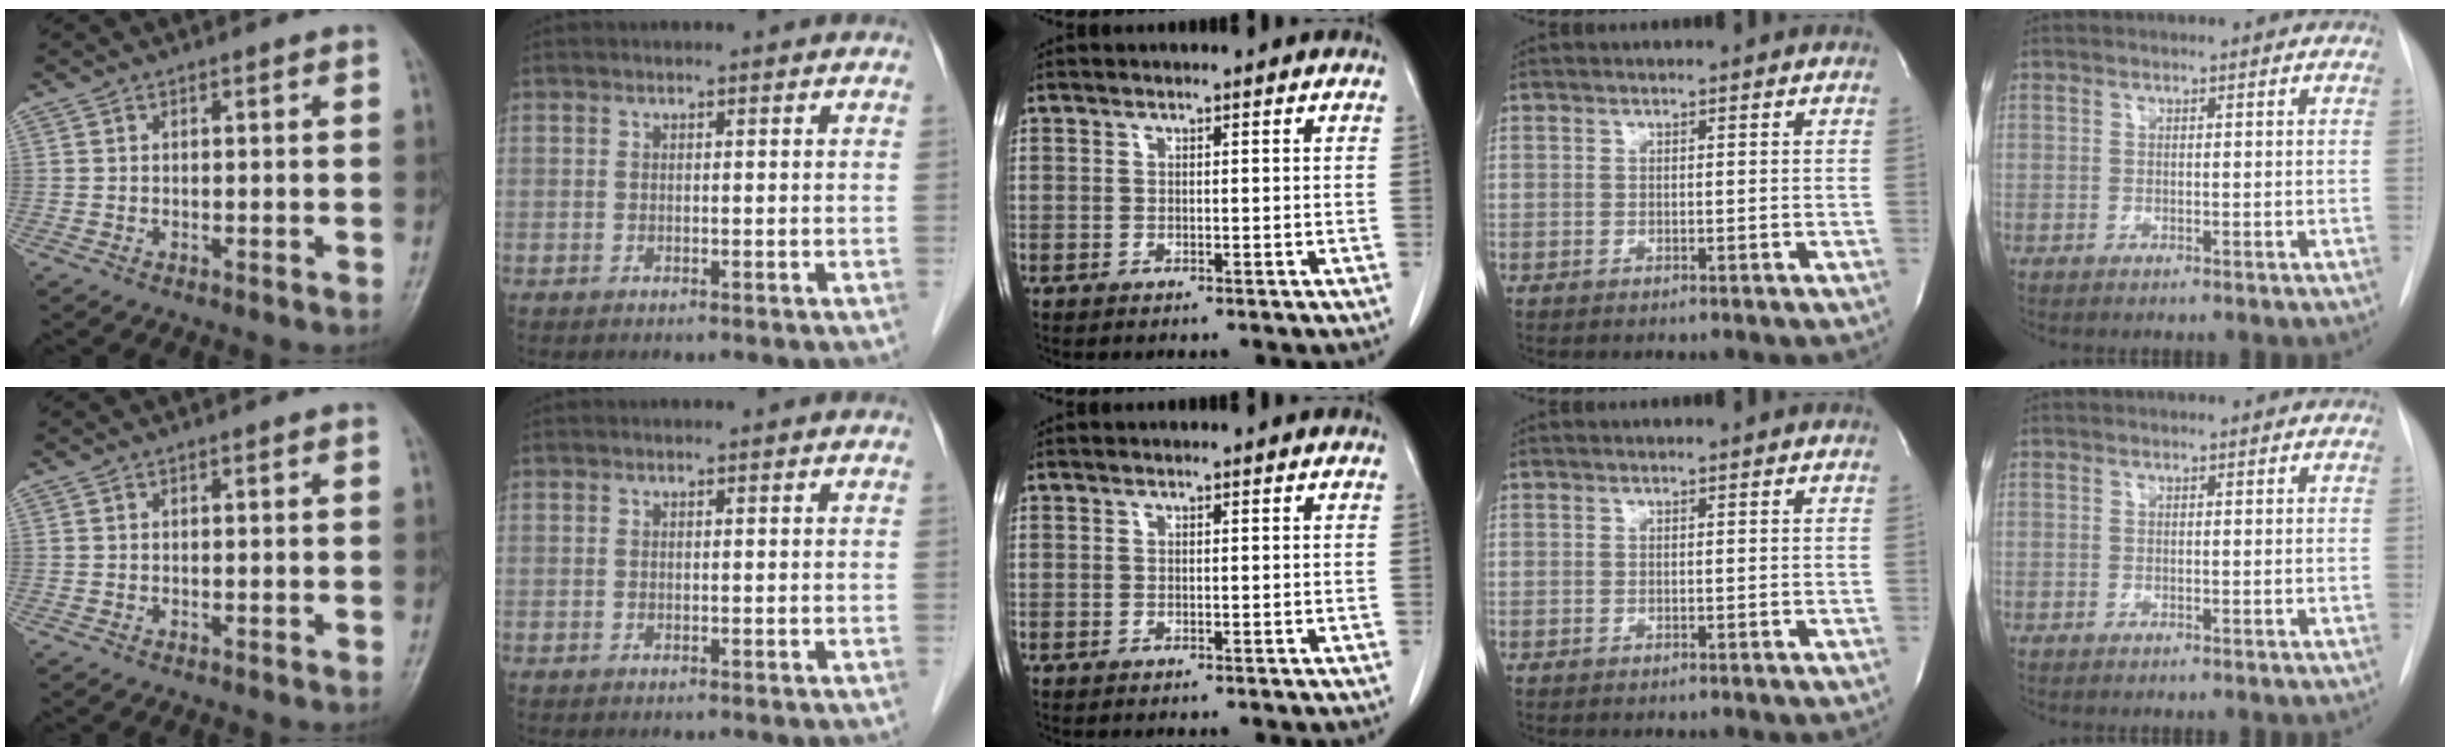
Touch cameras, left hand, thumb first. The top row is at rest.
{}